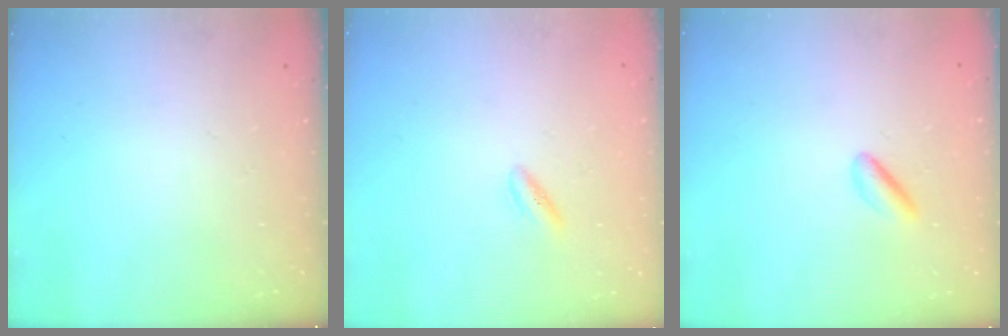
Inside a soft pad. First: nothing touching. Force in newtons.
{"total": 1.9, "press": 1.6, "slide": 1.0}
{"total": 2.5, "press": 2.3, "slide": 1.0}